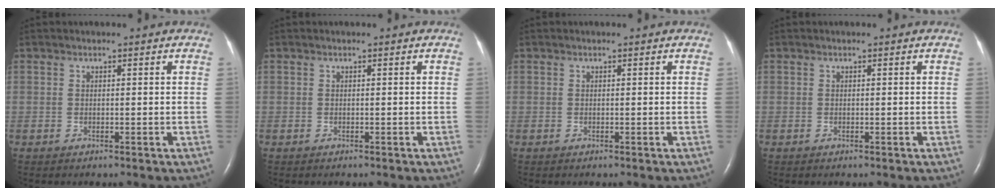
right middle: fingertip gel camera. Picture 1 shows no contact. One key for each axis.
{"total": 0.0}
{"total": 0.0}
{"total": 0.0}